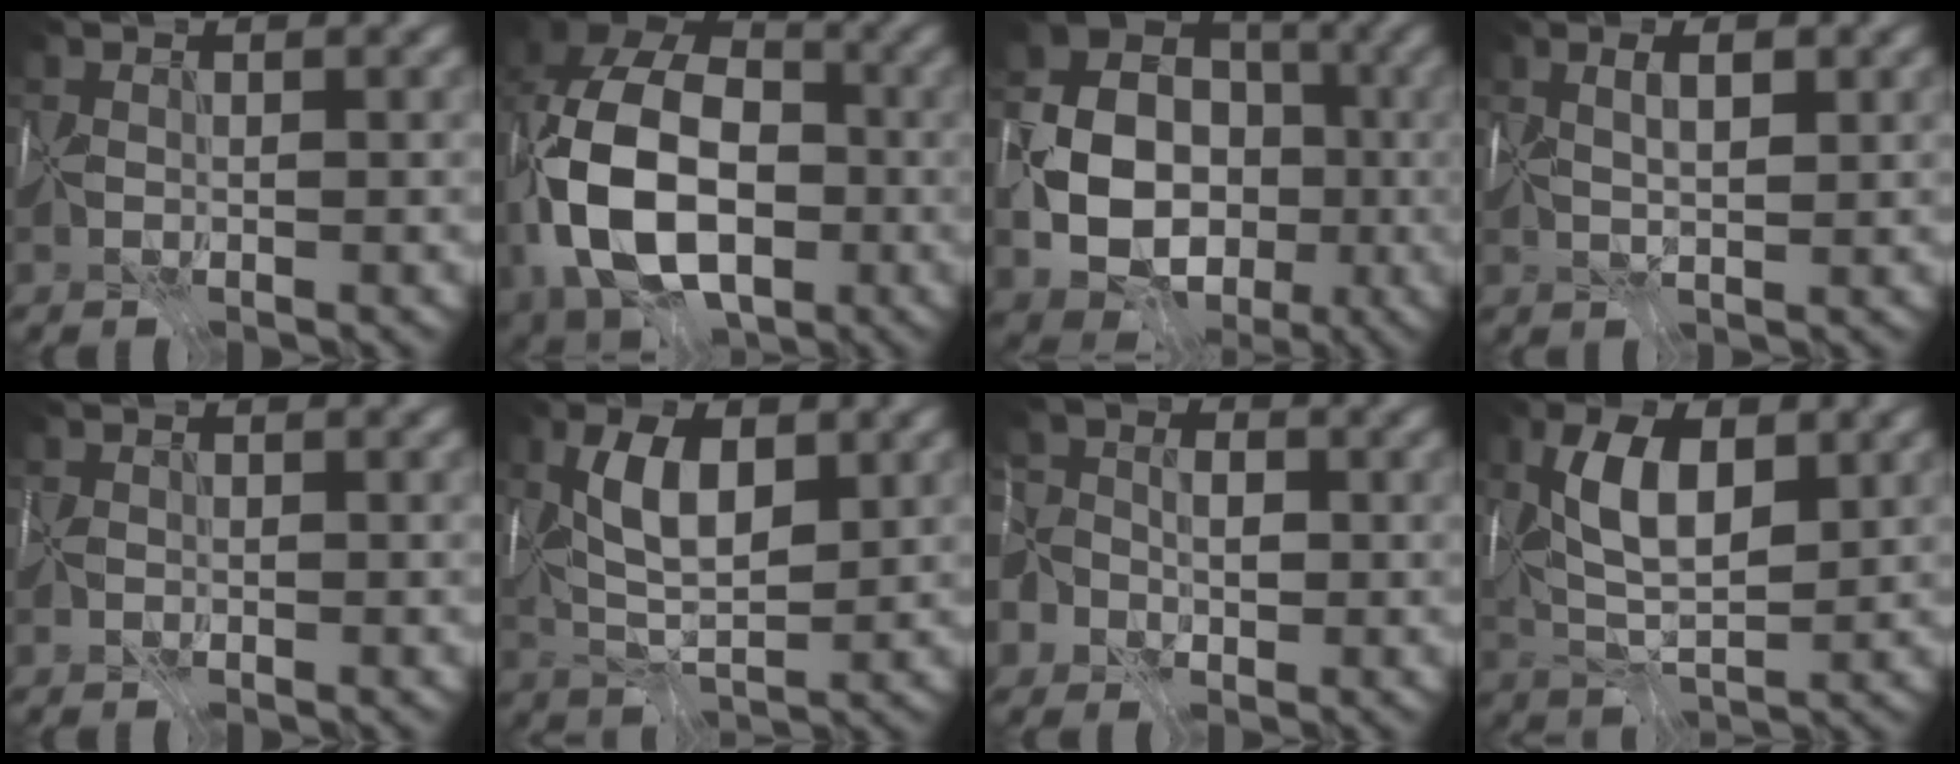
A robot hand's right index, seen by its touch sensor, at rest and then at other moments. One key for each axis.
{"total": 16.2, "fx": -2.5, "fy": 11.3, "fz": 11.3, "tx": -0.242, "ty": -0.022, "tz": -0.052}
{"total": 13.5, "fx": -2.3, "fy": 11.2, "fz": 7.1, "tx": -0.122, "ty": -0.029, "tz": -0.051}
{"total": 2.5, "fx": 1.0, "fy": 0.6, "fz": 2.2, "tx": -0.030, "ty": 0.001, "tz": 0.017}
{"total": 0.7, "fx": -0.3, "fy": 0.7, "fz": 0.1, "tx": 0.002, "ty": -0.004, "tz": -0.007}
{"total": 6.3, "fx": 1.9, "fy": 2.8, "fz": 5.3, "tx": -0.105, "ty": 0.008, "tz": 0.034}
{"total": 7.9, "fx": -2.1, "fy": 6.7, "fz": 3.8, "tx": -0.080, "ty": 0.006, "tz": -0.078}
{"total": 7.2, "fx": 2.2, "fy": 3.3, "fz": 6.1, "tx": -0.120, "ty": 0.011, "tz": 0.035}